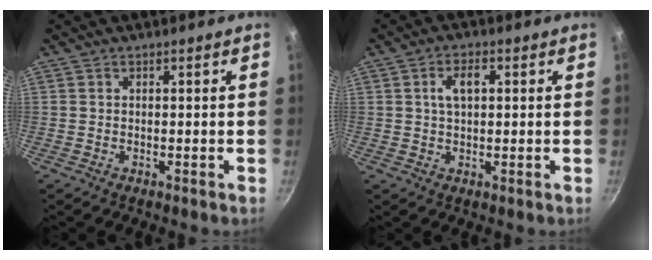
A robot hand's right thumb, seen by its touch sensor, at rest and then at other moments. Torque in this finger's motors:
{"motor_torque": [0.22, 0.10, 0.84, 0.30, 0.02]}